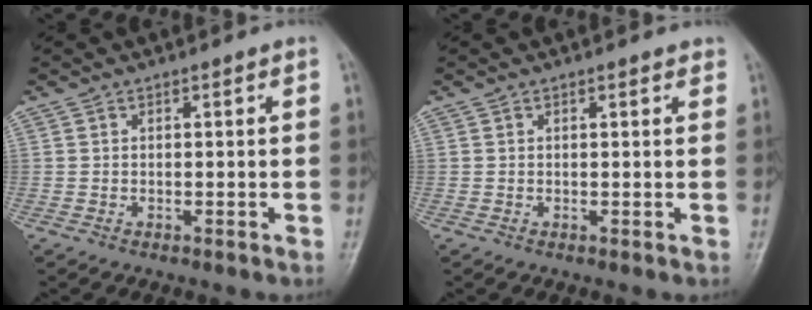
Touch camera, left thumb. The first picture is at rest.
{"total": 1.0, "force": [0.7, 0.4, 0.6], "torque": [-0.006, -0.003, 0.006]}